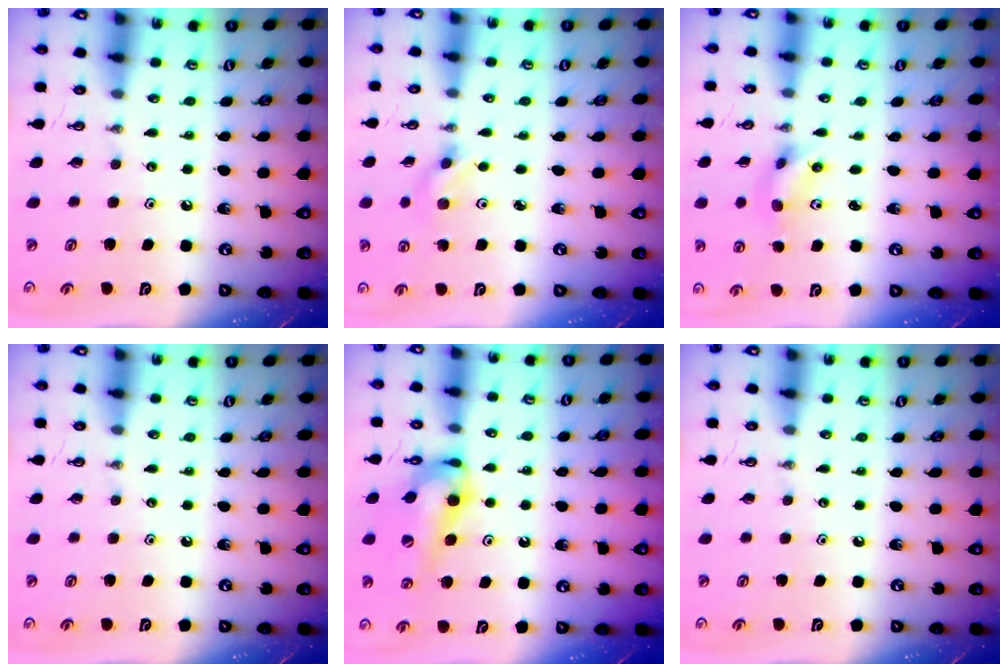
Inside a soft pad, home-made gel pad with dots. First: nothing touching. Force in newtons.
{"total": 2.2, "press": 2.1, "slide": 0.7}
{"total": 7.3, "press": 2.5, "slide": 6.8}
{"total": 0.0}
{"total": 12.2, "press": 12.1, "slide": 1.2}
{"total": 0.0}